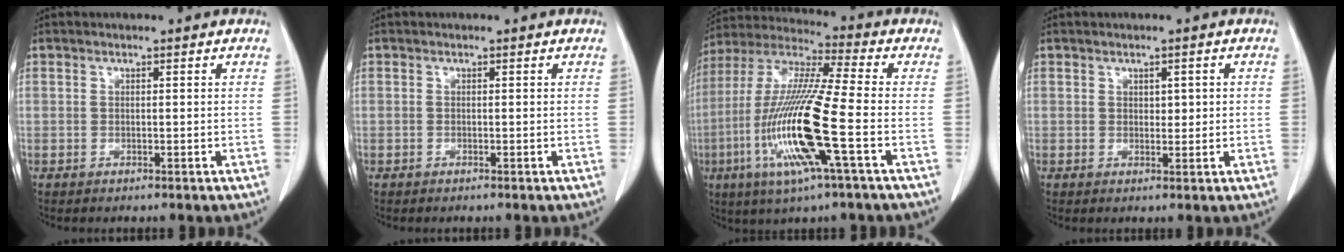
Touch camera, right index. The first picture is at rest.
{"total": 0.0}
{"total": 17.4, "force": [-5.1, 0.4, 16.7], "torque": [-0.351, -0.017, -0.103]}
{"total": 1.9, "force": [0.5, 1.0, 1.6], "torque": [-0.020, 0.000, 0.008]}